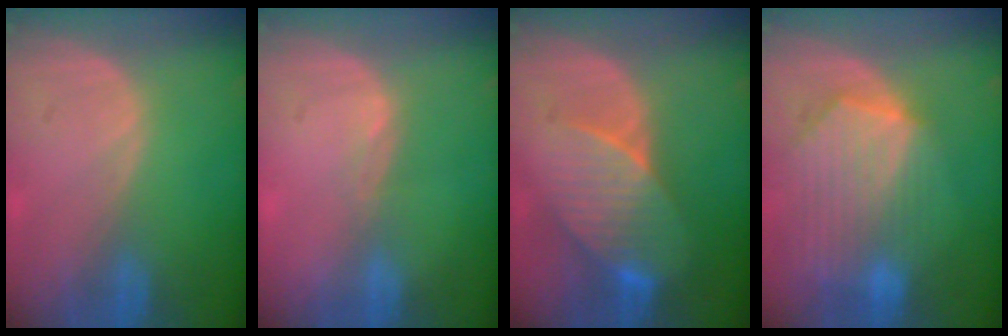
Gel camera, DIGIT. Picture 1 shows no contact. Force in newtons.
{"total": 1.0, "press": 0.7, "slide": 0.7}
{"total": 7.9, "press": 7.7, "slide": 1.8}
{"total": 10.4, "press": 9.1, "slide": 5.0}